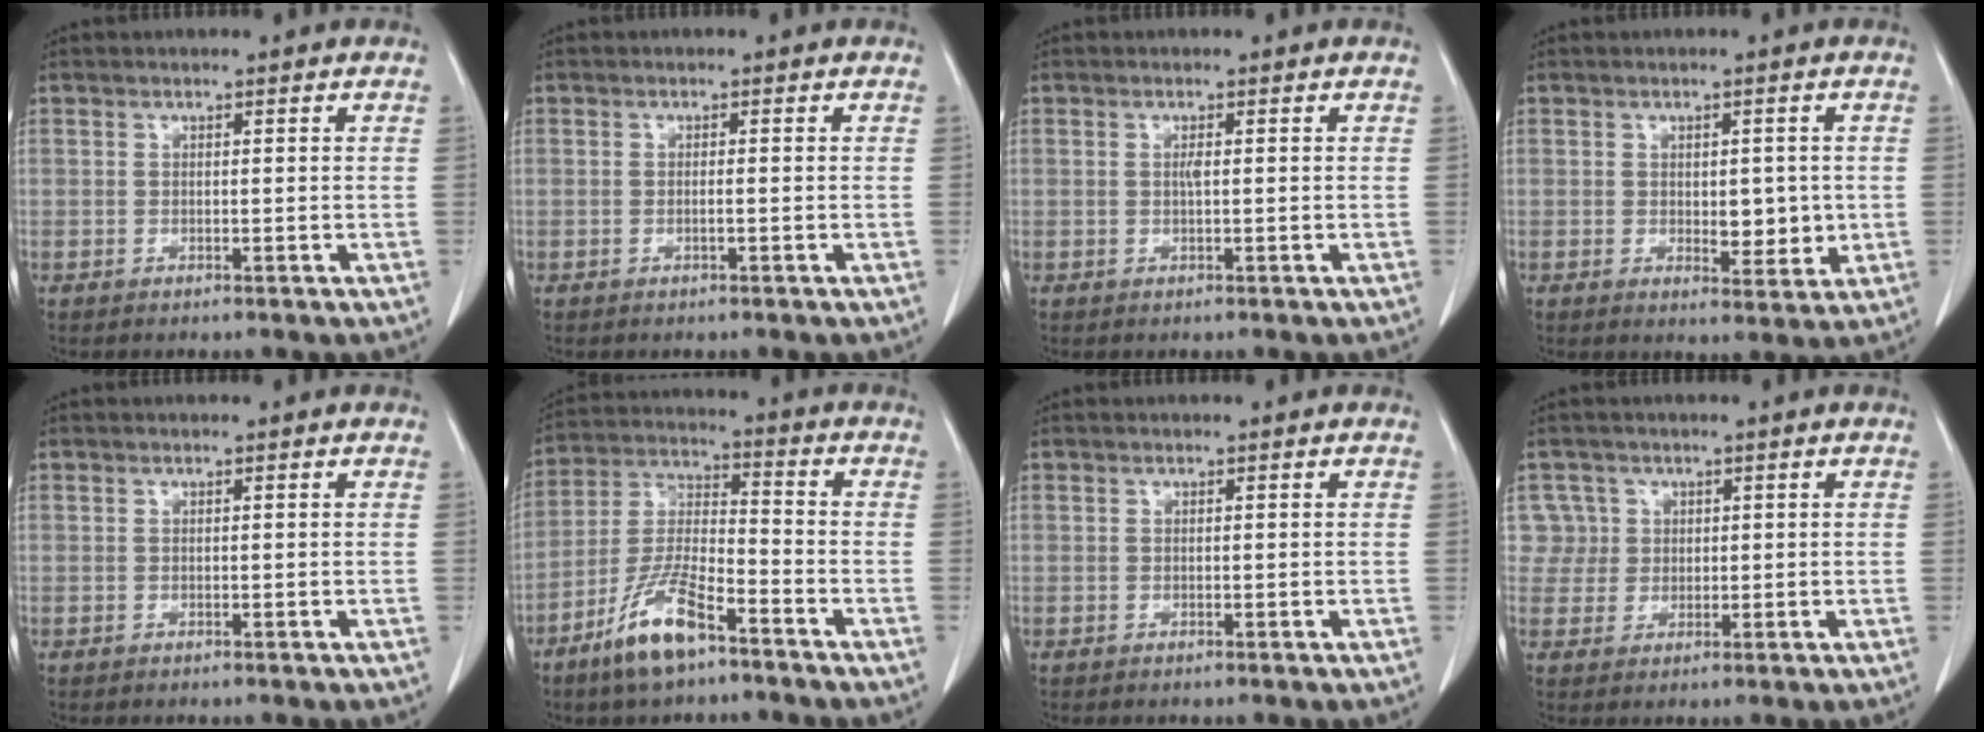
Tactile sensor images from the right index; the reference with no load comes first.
{"total": 0.6, "force": [-0.2, 0.0, 0.6], "torque": [-0.011, 0.001, -0.002]}
{"total": 0.8, "force": [0.1, 0.0, 0.8], "torque": [-0.019, -0.001, 0.000]}
{"total": 4.6, "force": [-0.1, 2.4, 3.9], "torque": [-0.048, -0.007, 0.007]}
{"total": 0.0}
{"total": 11.3, "force": [-7.3, 2.7, 8.2], "torque": [-0.179, -0.014, -0.141]}
{"total": 0.0}
{"total": 3.8, "force": [1.2, 3.6, -0.5], "torque": [0.031, 0.008, 0.021]}